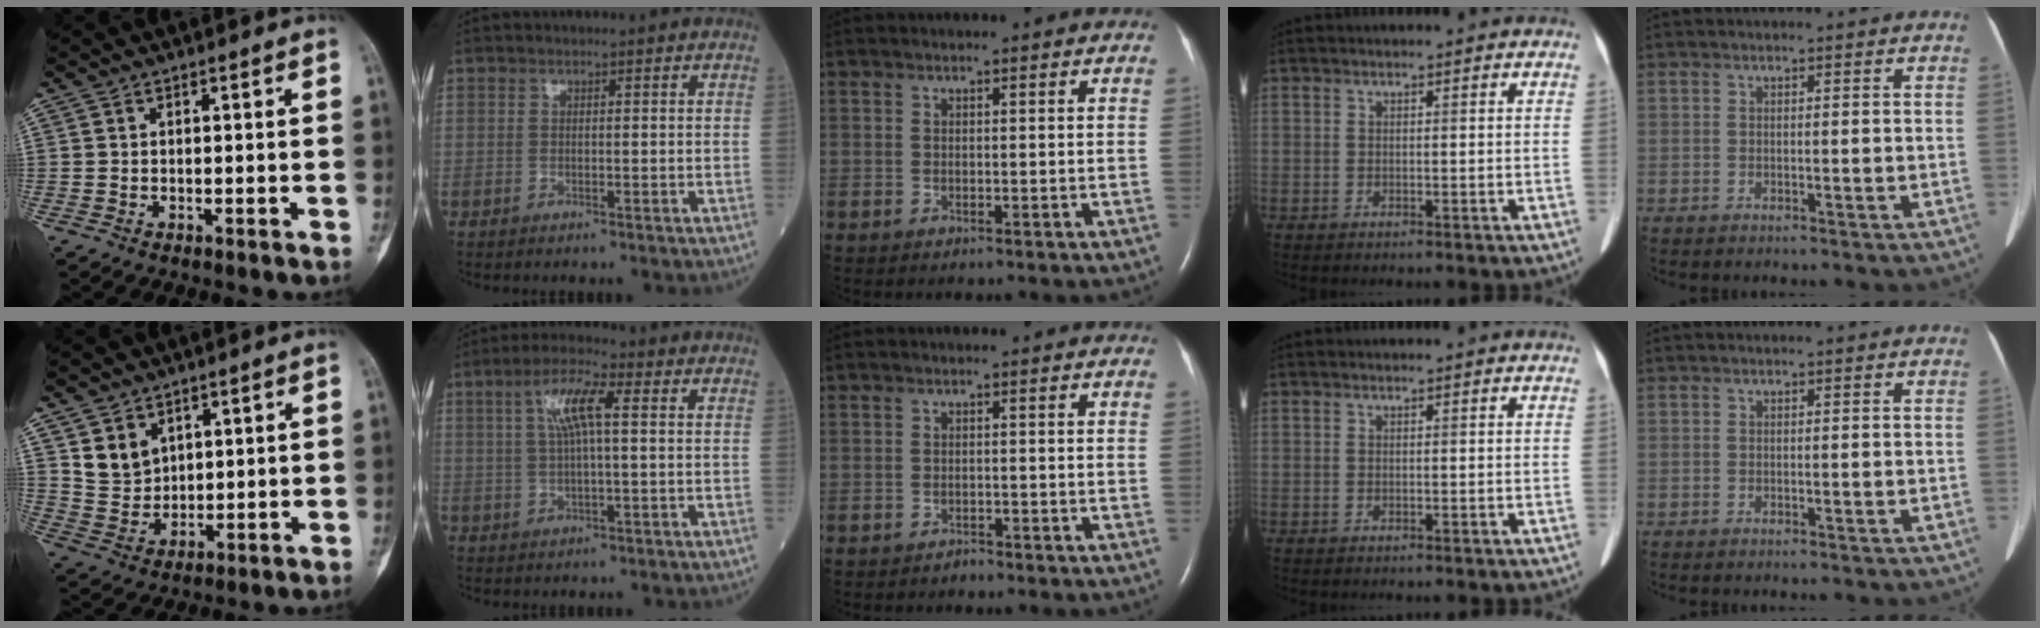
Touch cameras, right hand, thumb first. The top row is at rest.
{"thumb": {"total": 6.2, "force": [3.3, 4.7, 2.3], "torque": [-0.022, -0.026, 0.076]}, "index": {"total": 6.9, "force": [1.7, 1.1, 6.5], "torque": [-0.130, 0.017, 0.030]}, "middle": {"total": 0.9, "force": [-0.8, 0.3, 0.0], "torque": [-0.001, 0.000, -0.015]}}